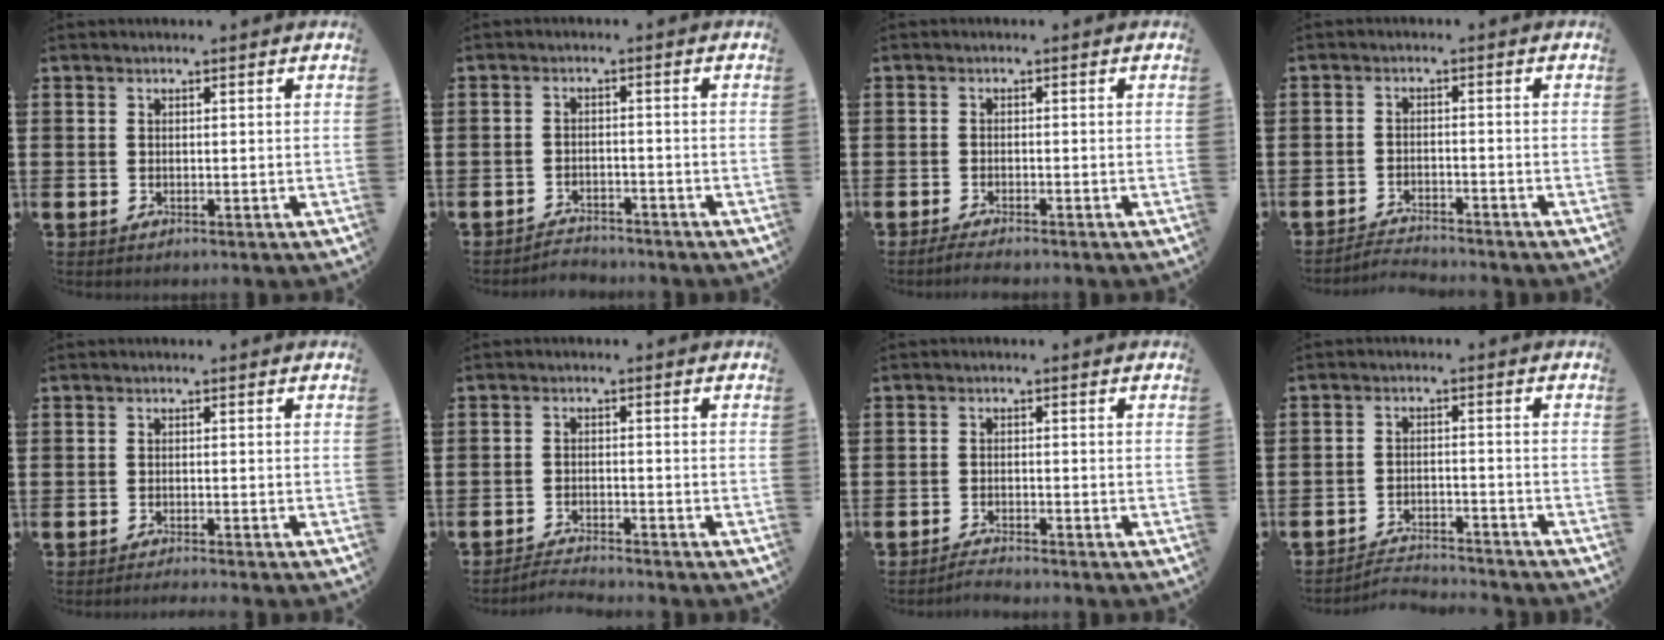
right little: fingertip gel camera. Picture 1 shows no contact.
{"total": 2.2, "force": [-2.1, 0.2, -0.2], "torque": [-0.003, 0.003, -0.048]}
{"total": 1.3, "force": [-1.1, 0.0, 0.7], "torque": [-0.012, 0.000, -0.021]}
{"total": 2.4, "force": [-2.4, -0.1, -0.1], "torque": [-0.003, 0.003, -0.053]}
{"total": 0.9, "force": [-0.8, -0.2, 0.2], "torque": [-0.002, -0.001, -0.017]}
{"total": 2.1, "force": [-2.1, -0.2, 0.0], "torque": [-0.003, 0.003, -0.044]}
{"total": 1.5, "force": [-1.5, -0.1, 0.2], "torque": [-0.005, 0.001, -0.030]}
{"total": 2.9, "force": [-2.9, 0.1, -0.1], "torque": [-0.005, 0.003, -0.063]}